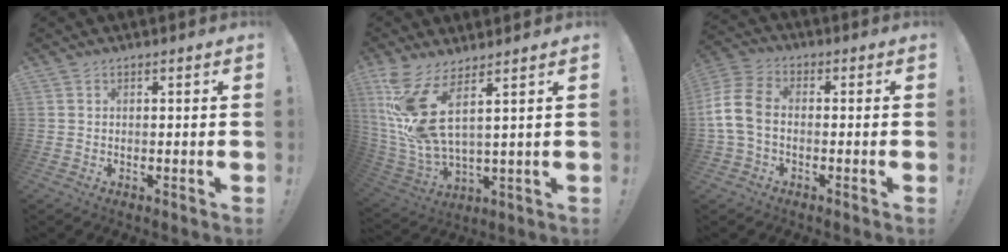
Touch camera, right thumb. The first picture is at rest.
{"total": 13.2, "force": [6.1, 3.6, 11.2], "torque": [-0.224, -0.043, 0.102]}
{"total": 10.6, "force": [-1.3, 7.2, 7.7], "torque": [-0.161, 0.017, -0.017]}